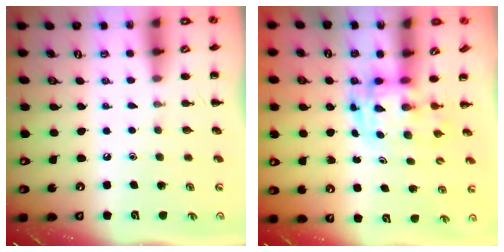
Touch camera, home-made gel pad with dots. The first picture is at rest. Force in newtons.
{"total": 2.8, "press": 2.8, "slide": 0.6}